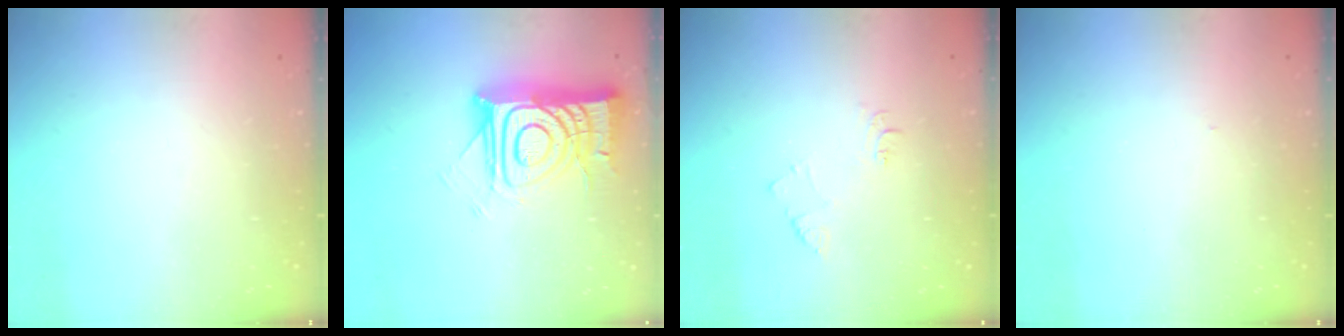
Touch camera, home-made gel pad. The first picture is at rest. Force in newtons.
{"total": 16.3, "press": 16.3, "slide": 1.5}
{"total": 6.7, "press": 6.7, "slide": 0.8}
{"total": 3.2, "press": 3.2, "slide": 0.5}